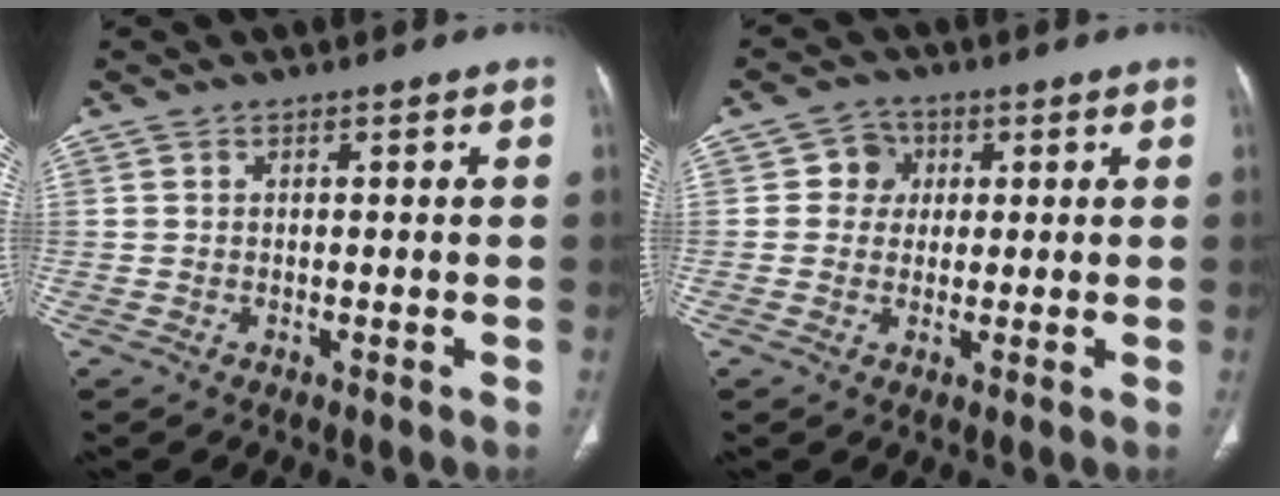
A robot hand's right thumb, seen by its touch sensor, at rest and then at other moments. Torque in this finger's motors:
{"motor_torque": [-0.06, 0.21, 0.42, 0.24, 0.01]}